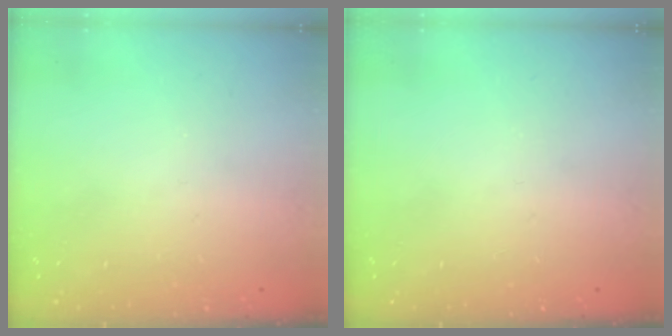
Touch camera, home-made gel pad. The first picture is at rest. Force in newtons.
{"total": 0.0}